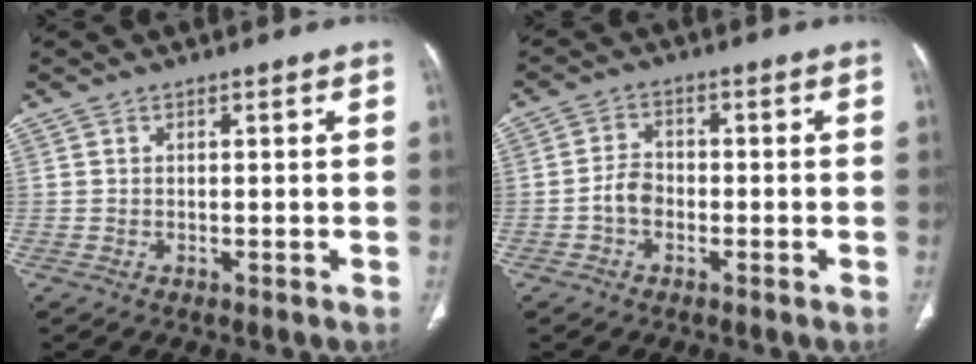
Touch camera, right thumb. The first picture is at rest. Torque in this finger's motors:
{"motor_torque": [-0.23, 0.12, 0.62, -0.47, 0.03]}